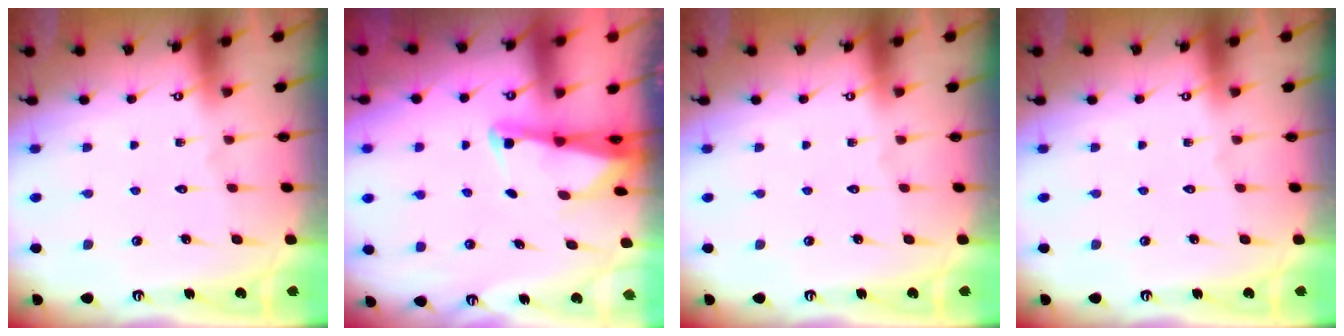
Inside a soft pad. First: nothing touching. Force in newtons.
{"total": 2.6, "press": 2.6, "slide": 0.3}
{"total": 0.0}
{"total": 0.0}